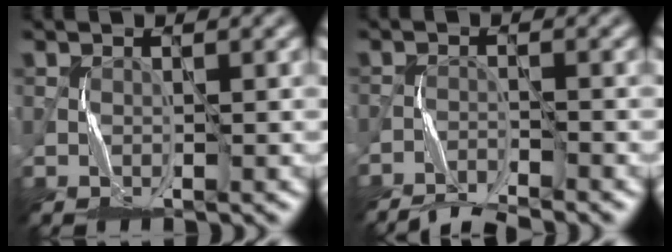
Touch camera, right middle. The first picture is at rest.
{"total": 4.4, "force": [-4.2, 0.3, 1.2], "torque": [-0.028, -0.012, -0.076]}